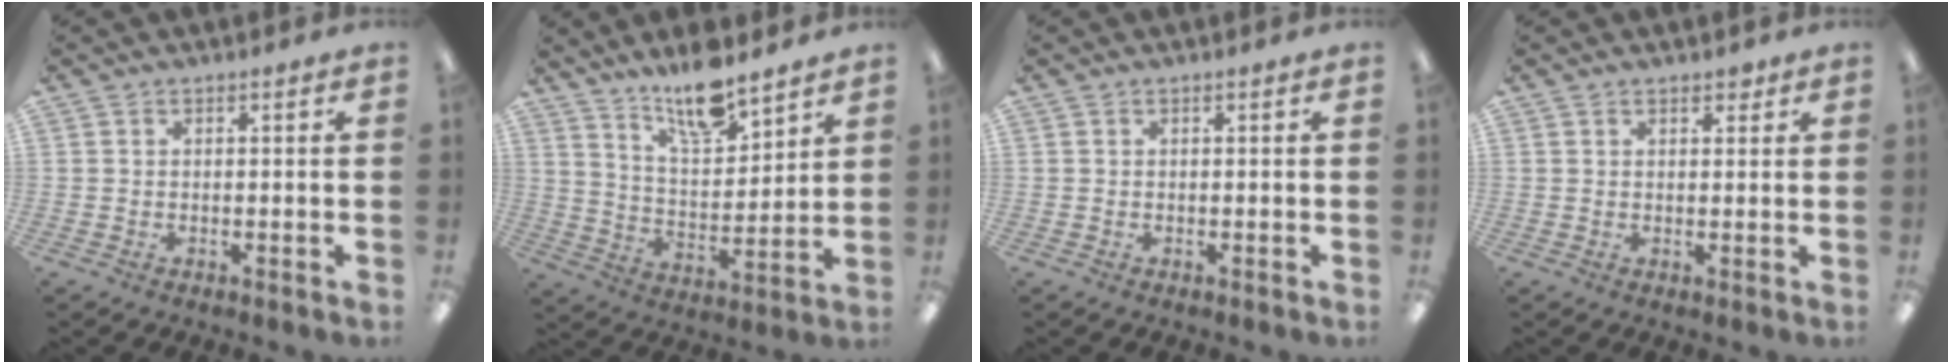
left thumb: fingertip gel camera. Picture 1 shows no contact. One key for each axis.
{"total": 12.8, "fx": 10.9, "fy": 3.8, "fz": 5.4, "tx": -0.088, "ty": -0.074, "tz": 0.196}
{"total": 0.0}
{"total": 2.3, "fx": 1.7, "fy": 1.2, "fz": 0.9, "tx": -0.003, "ty": -0.005, "tz": 0.027}